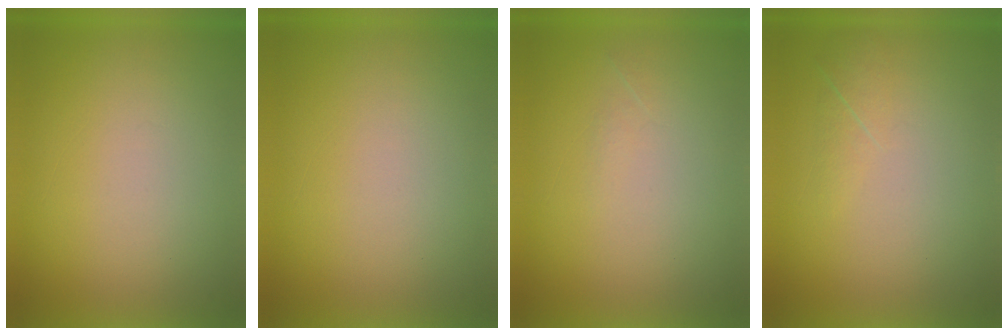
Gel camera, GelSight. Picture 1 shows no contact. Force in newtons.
{"total": 3.0}
{"total": 1.0}
{"total": 1.9}